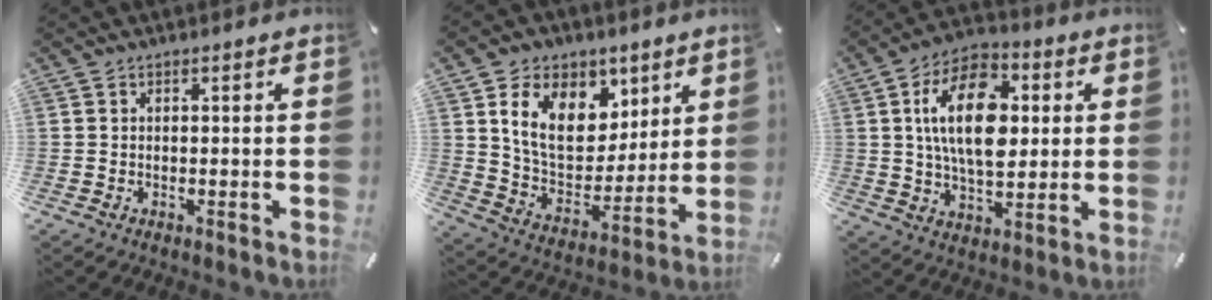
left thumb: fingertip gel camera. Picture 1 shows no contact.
{"total": 15.7, "force": [7.4, 11.4, 7.9], "torque": [-0.138, -0.028, 0.143]}
{"total": 17.7, "force": [2.9, 10.5, 13.9], "torque": [-0.260, 0.008, 0.047]}